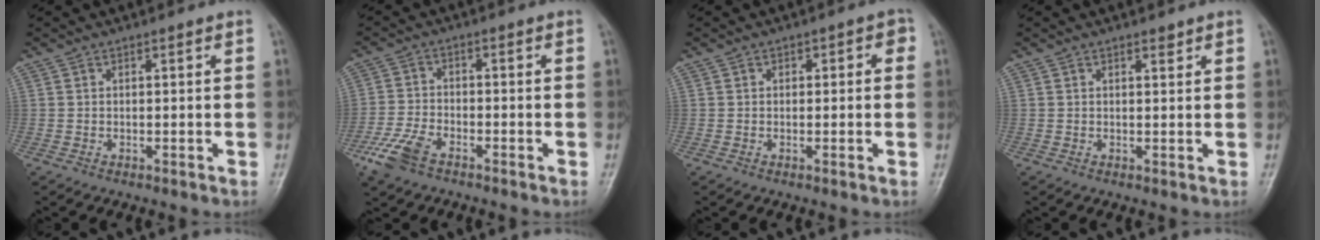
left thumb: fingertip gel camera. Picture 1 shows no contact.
{"total": 6.8, "force": [-4.3, 3.3, 4.0], "torque": [-0.094, 0.010, -0.087]}
{"total": 2.3, "force": [0.2, 1.7, 1.6], "torque": [-0.001, 0.012, -0.004]}
{"total": 1.1, "force": [0.9, 0.4, 0.6], "torque": [-0.006, -0.005, 0.012]}